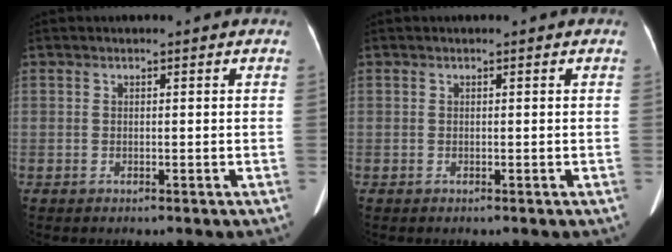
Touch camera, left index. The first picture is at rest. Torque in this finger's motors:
{"motor_torque": [0.00, 0.00, 0.00, -0.01]}